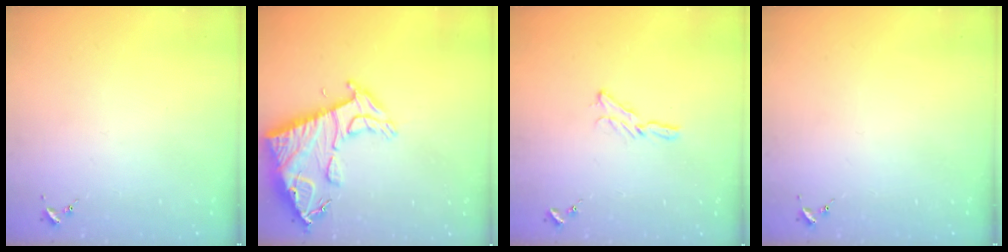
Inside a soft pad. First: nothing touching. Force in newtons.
{"total": 15.7, "press": 15.6, "slide": 1.3}
{"total": 5.4, "press": 5.4, "slide": 0.4}
{"total": 0.0}